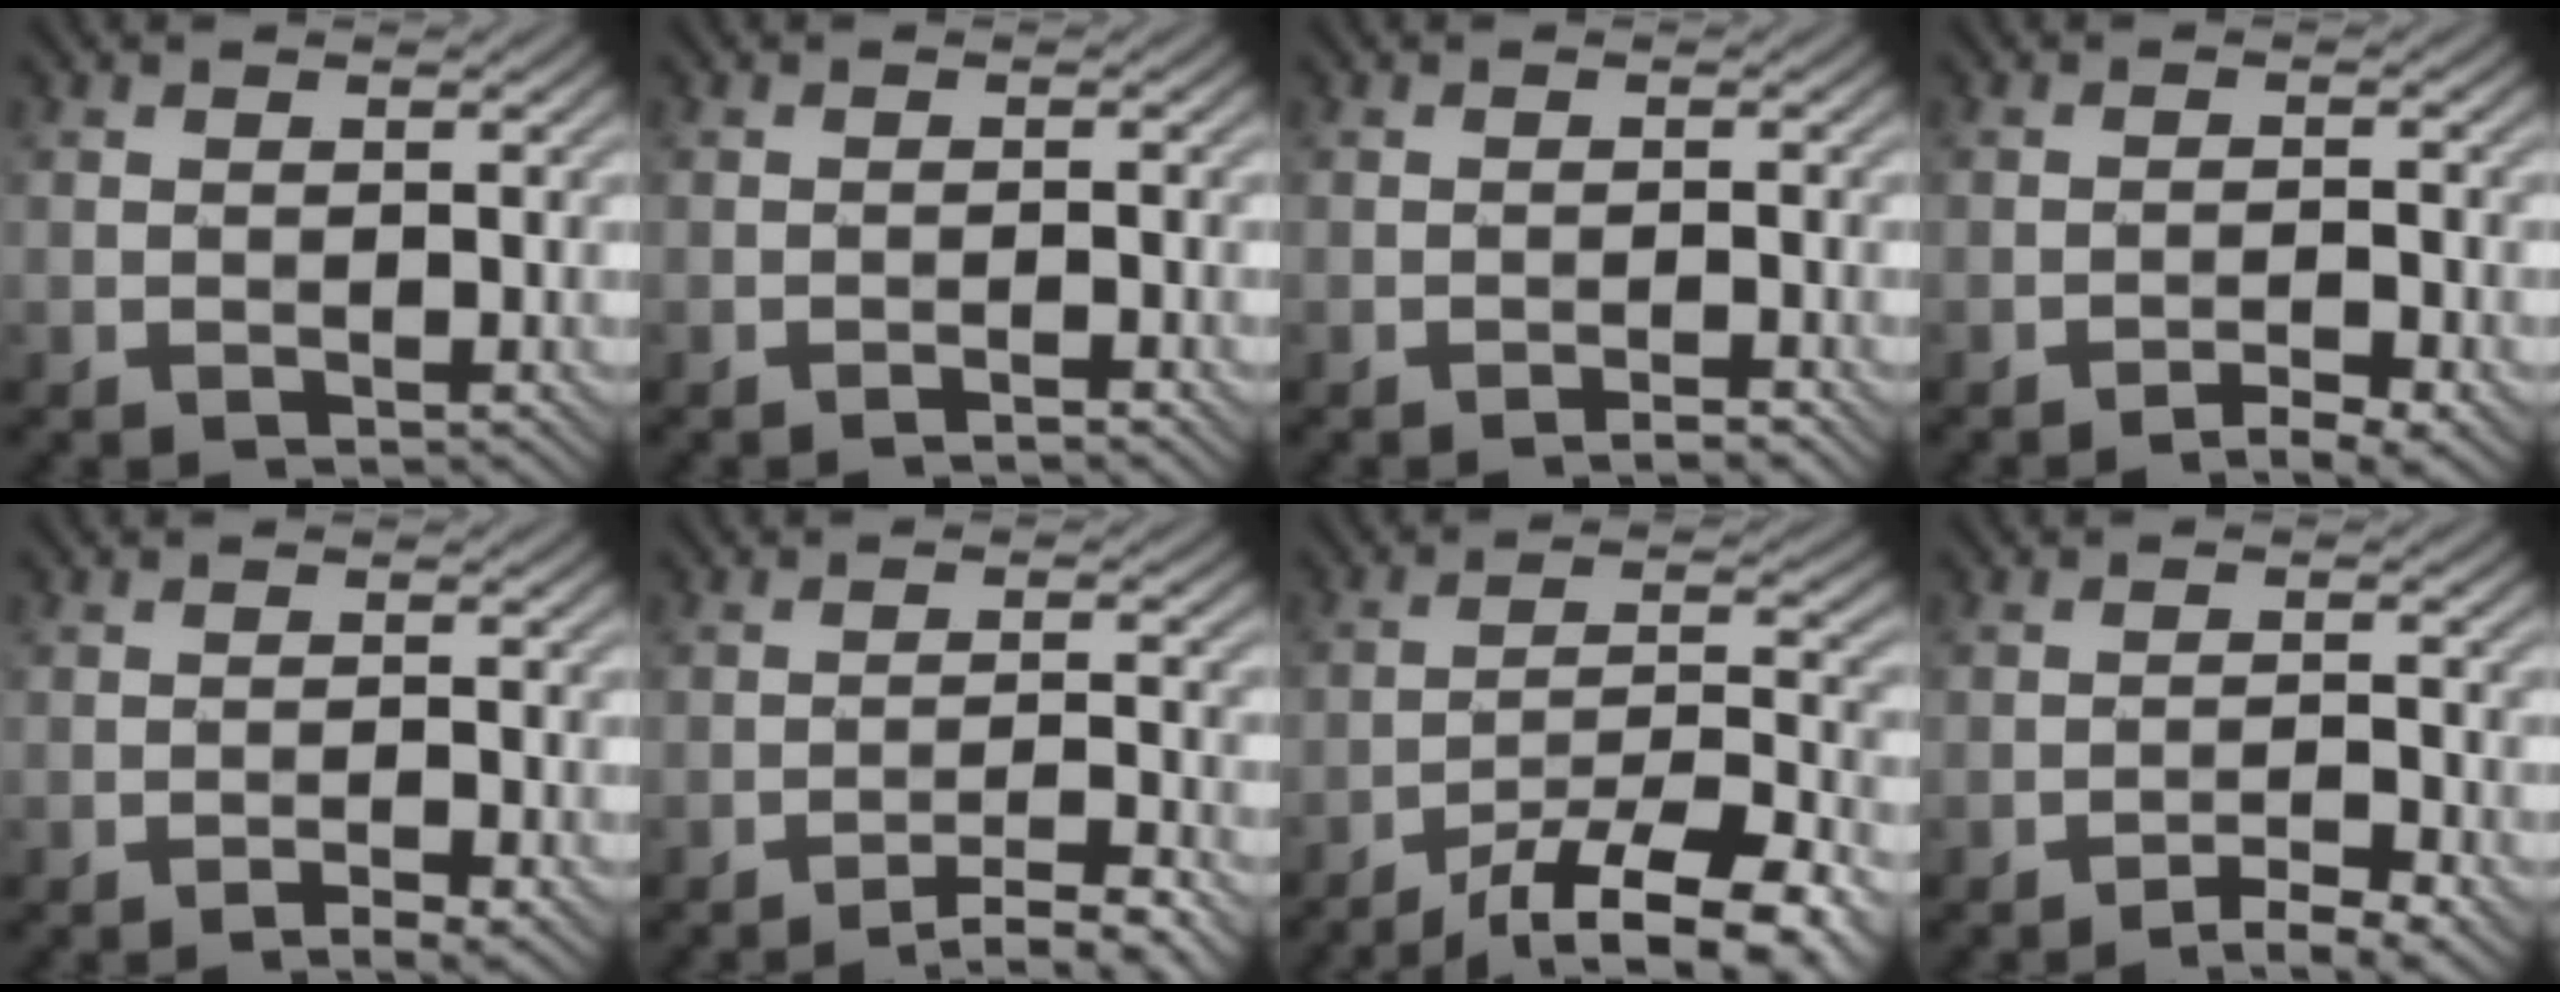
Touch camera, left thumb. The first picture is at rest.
{"total": 1.2, "force": [-0.9, -0.1, 0.7], "torque": [-0.010, 0.004, -0.020]}
{"total": 1.2, "force": [-1.0, 0.0, 0.7], "torque": [-0.009, 0.005, -0.020]}
{"total": 3.1, "force": [-2.3, 0.4, 2.1], "torque": [-0.034, 0.006, -0.039]}
{"total": 2.3, "force": [-1.6, 0.2, 1.6], "torque": [-0.027, 0.004, -0.029]}
{"total": 5.4, "force": [-4.0, 0.7, 3.6], "torque": [-0.060, 0.015, -0.068]}
{"total": 14.8, "force": [-11.3, 3.5, 8.8], "torque": [-0.155, -0.012, -0.168]}
{"total": 4.0, "force": [-3.0, 0.6, 2.6], "torque": [-0.042, 0.008, -0.050]}